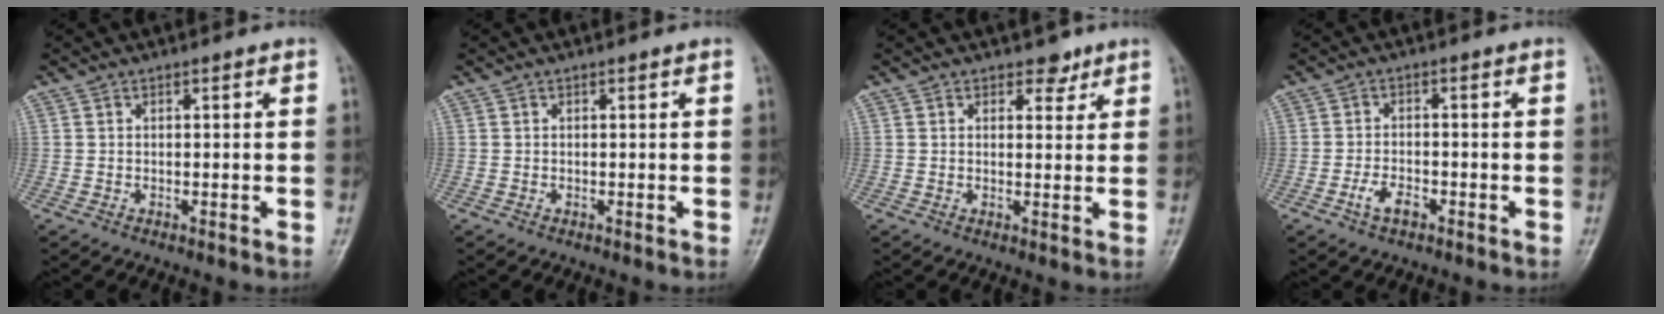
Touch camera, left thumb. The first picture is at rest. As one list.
[{"total": 0.0}, {"total": 2.8, "force": [2.0, 1.7, 0.9], "torque": [0.006, -0.012, 0.027]}, {"total": 3.5, "force": [-1.9, 1.8, 2.4], "torque": [-0.046, 0.013, -0.034]}]